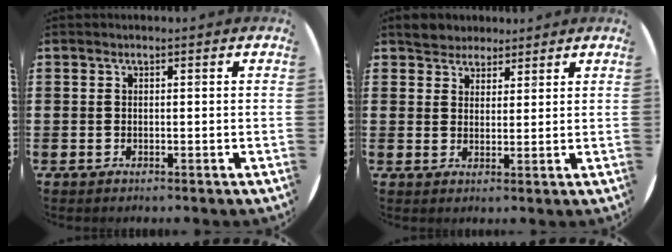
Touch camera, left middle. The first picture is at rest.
{"total": 3.5, "force": [3.2, 1.4, -0.3], "torque": [0.003, -0.002, 0.060]}